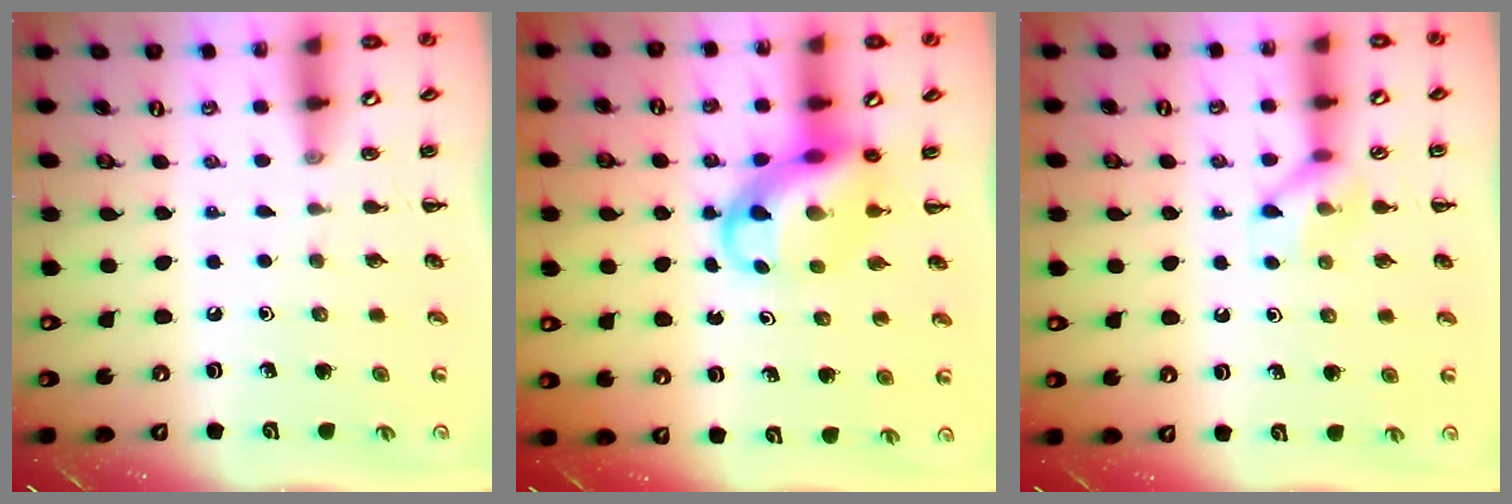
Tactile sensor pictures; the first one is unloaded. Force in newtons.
{"total": 9.9, "press": 9.5, "slide": 2.8}
{"total": 8.3, "press": 8.3, "slide": 0.4}